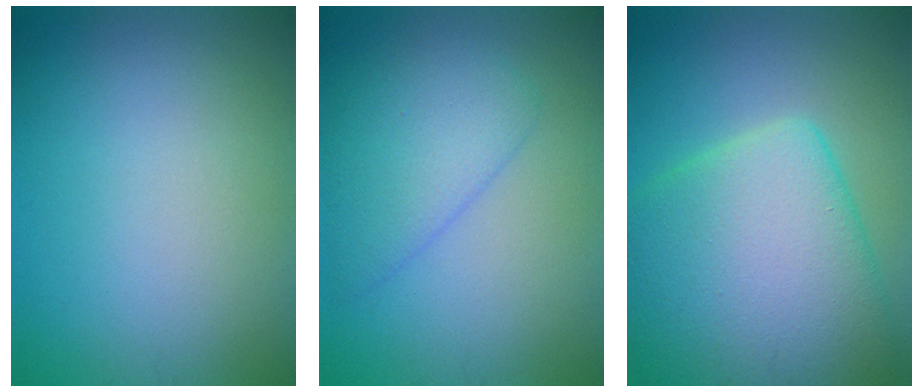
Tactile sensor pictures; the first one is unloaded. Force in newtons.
{"total": 4.0, "press": 4.0, "slide": 0.2}
{"total": 12.1, "press": 12.1, "slide": 0.6}